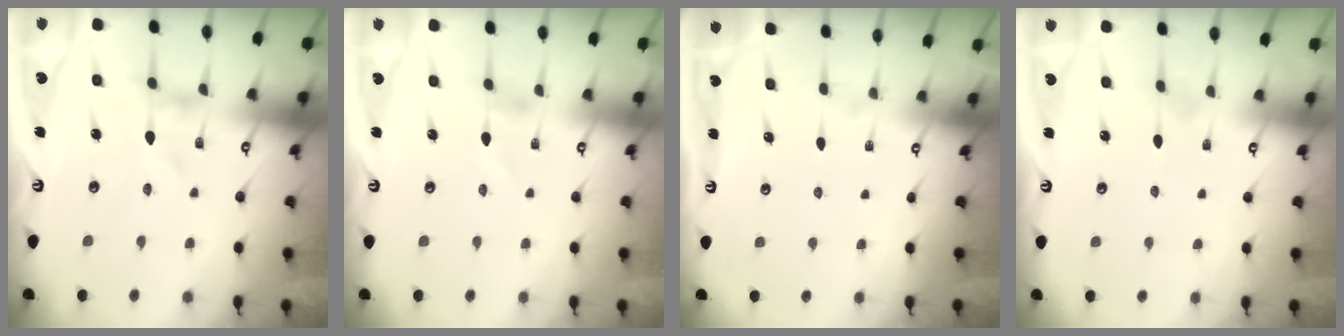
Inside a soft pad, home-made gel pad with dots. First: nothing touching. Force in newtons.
{"total": 1.2, "press": 1.2, "slide": 0.1}
{"total": 0.0}
{"total": 1.2, "press": 1.2, "slide": 0.2}